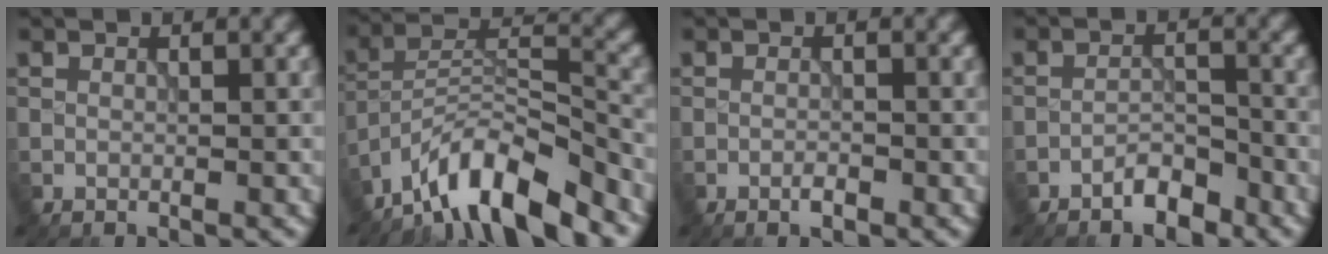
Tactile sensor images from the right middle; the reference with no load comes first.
{"total": 9.5, "force": [-7.6, 2.3, 5.2], "torque": [-0.075, 0.009, -0.147]}
{"total": 1.0, "force": [-0.6, 0.3, 0.7], "torque": [-0.014, 0.000, -0.011]}
{"total": 2.5, "force": [-2.1, 0.8, 1.2], "torque": [-0.013, 0.010, -0.039]}